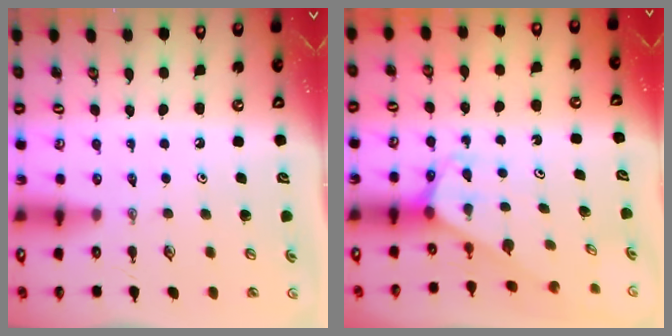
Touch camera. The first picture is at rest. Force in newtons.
{"total": 2.4, "press": 2.4, "slide": 0.1}